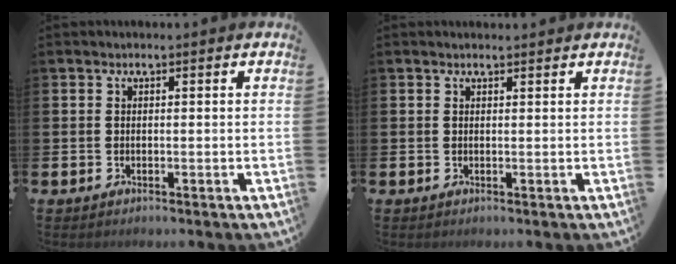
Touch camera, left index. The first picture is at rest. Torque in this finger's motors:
{"motor_torque": [0.31, -0.66, 0.08, -0.01]}